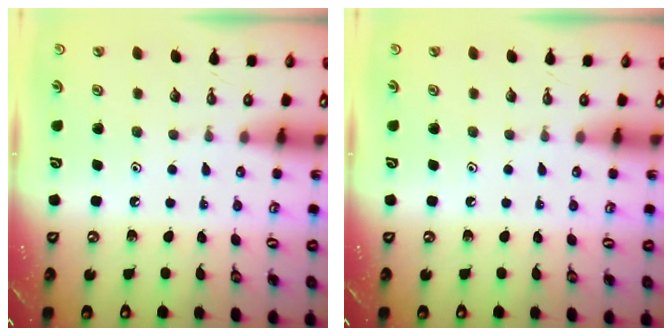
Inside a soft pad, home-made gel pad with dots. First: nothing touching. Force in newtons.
{"total": 0.0}